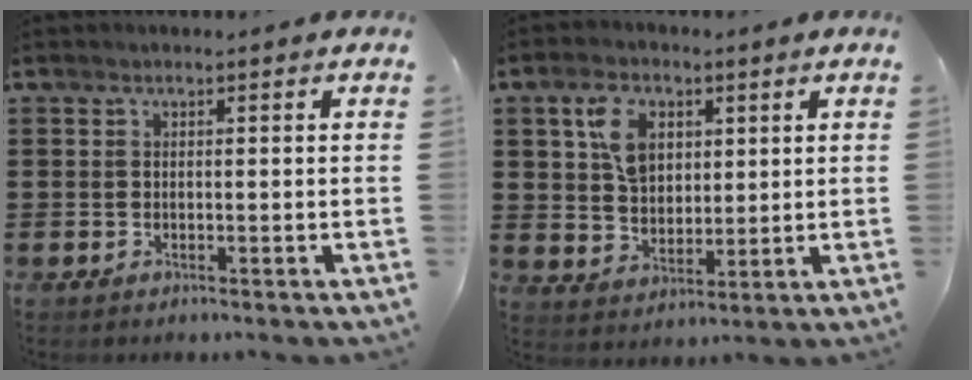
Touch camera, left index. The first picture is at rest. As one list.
[{"total": 7.1, "force": [2.8, 4.8, 4.5], "torque": [-0.090, 0.011, 0.046]}]